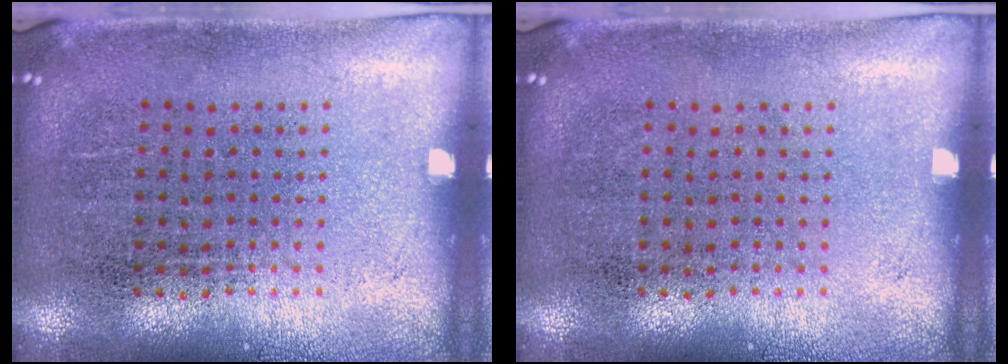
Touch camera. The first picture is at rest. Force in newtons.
{"total": 0.0}